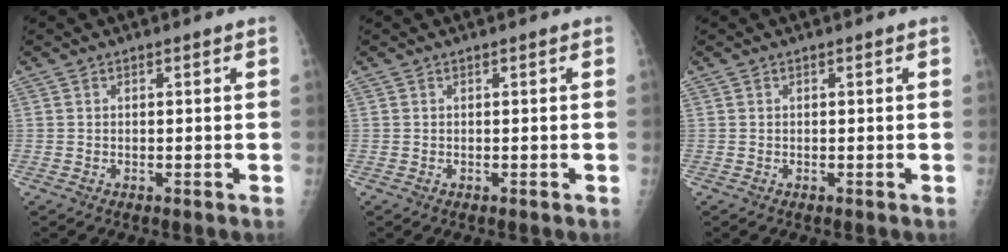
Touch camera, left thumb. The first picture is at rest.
{"total": 0.0}
{"total": 0.0}